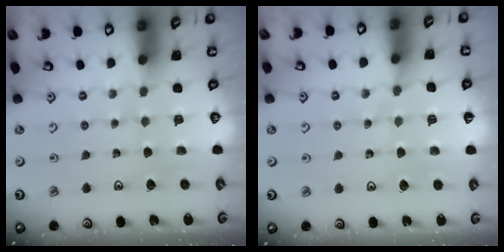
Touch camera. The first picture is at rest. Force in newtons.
{"total": 5.4, "press": 5.4, "slide": 0.9}